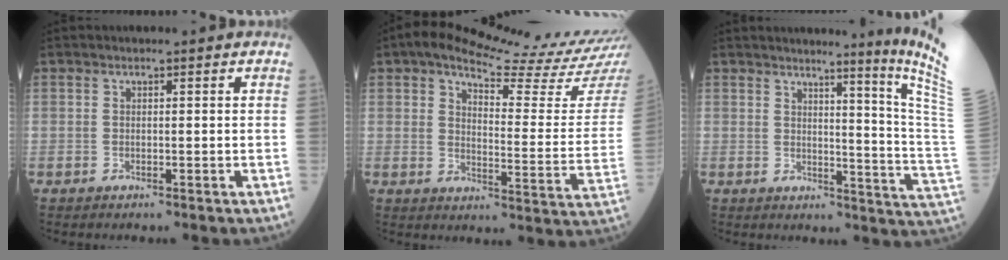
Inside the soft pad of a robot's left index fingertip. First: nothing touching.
{"total": 16.5, "force": [14.6, 0.2, 7.6], "torque": [-0.117, -0.065, 0.178]}
{"total": 13.0, "force": [9.3, -5.0, 7.5], "torque": [-0.099, -0.102, 0.100]}